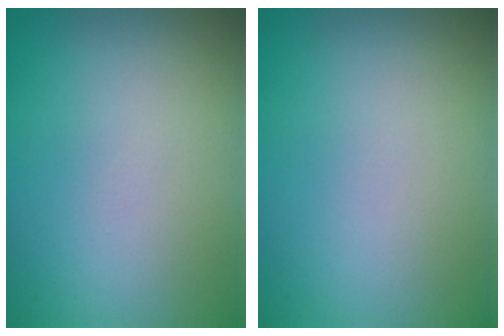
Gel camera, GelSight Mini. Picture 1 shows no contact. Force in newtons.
{"total": 0.0}